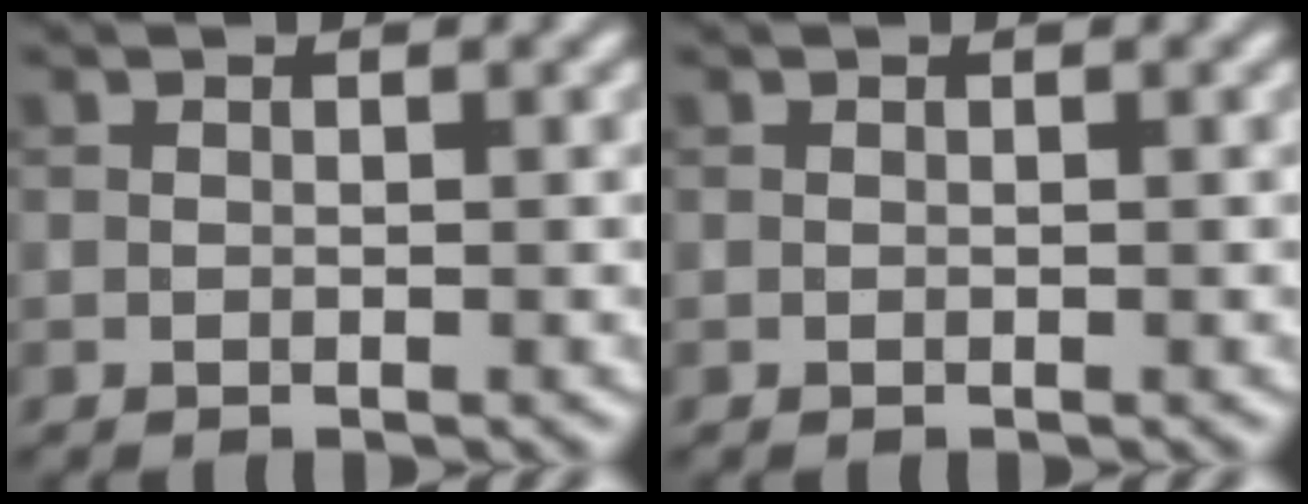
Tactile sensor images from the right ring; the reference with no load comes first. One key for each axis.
{"total": 0.0}